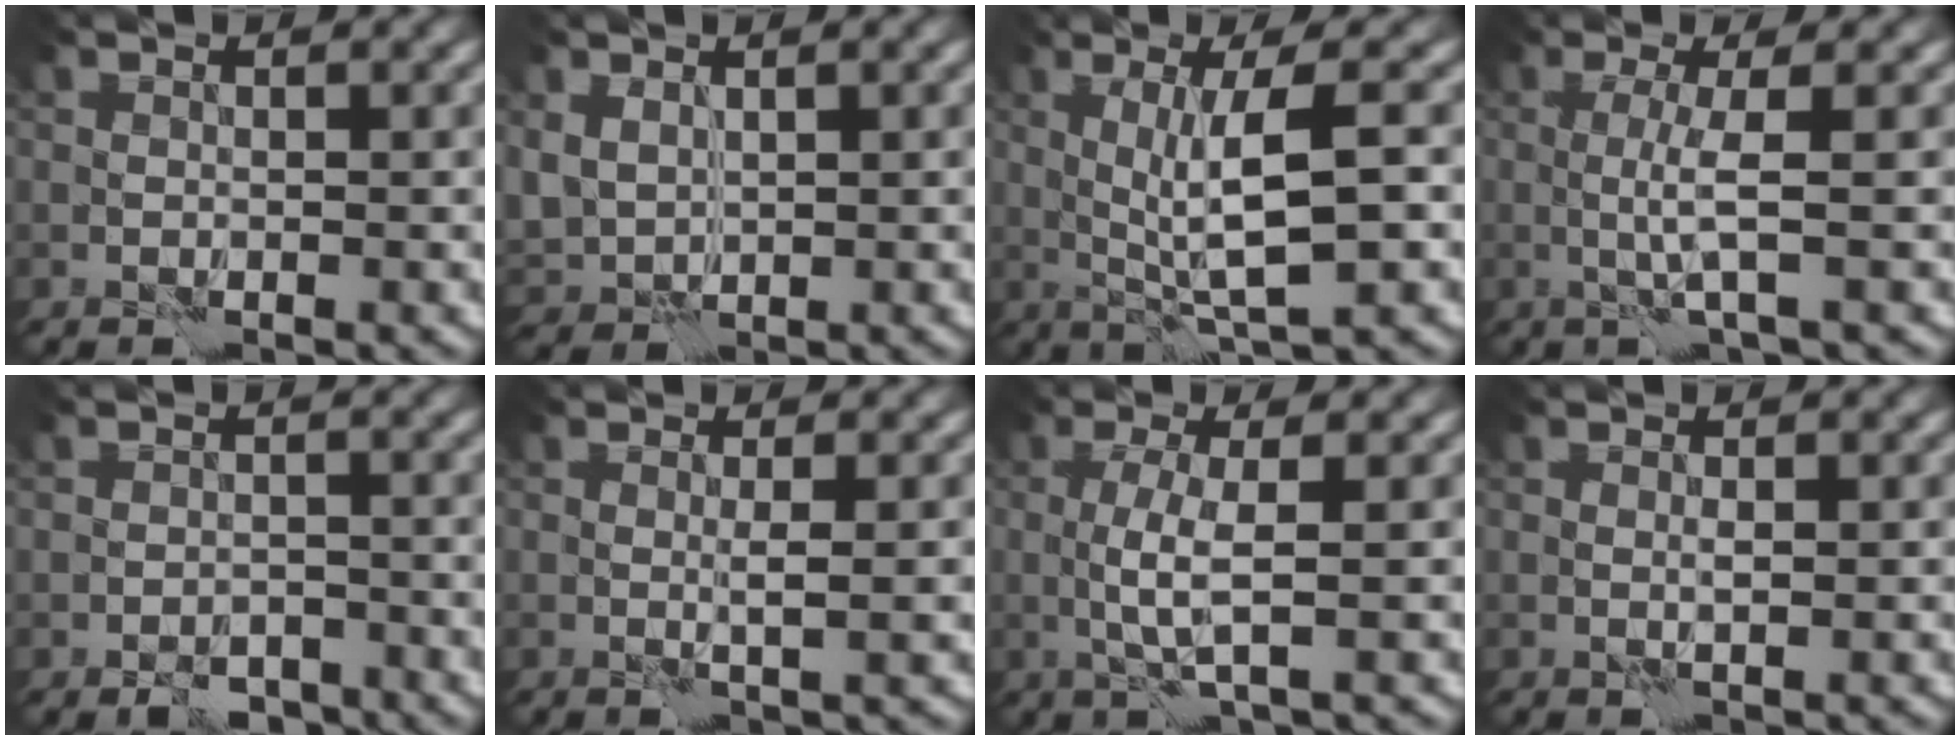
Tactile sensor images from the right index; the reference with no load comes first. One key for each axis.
{"total": 2.2, "fx": 1.1, "fy": 1.6, "fz": 1.1, "tx": -0.035, "ty": -0.006, "tz": 0.027}
{"total": 5.4, "fx": 0.6, "fy": 0.6, "fz": 5.3, "tx": -0.095, "ty": 0.000, "tz": 0.016}
{"total": 2.6, "fx": 0.3, "fy": 0.0, "fz": 2.5, "tx": -0.051, "ty": -0.008, "tz": 0.002}
{"total": 2.6, "fx": -2.0, "fy": 1.3, "fz": 1.0, "tx": -0.009, "ty": -0.001, "tz": -0.034}
{"total": 1.4, "fx": 0.4, "fy": -0.2, "fz": 1.3, "tx": -0.022, "ty": -0.004, "tz": 0.006}
{"total": 2.9, "fx": 0.3, "fy": 0.3, "fz": 2.9, "tx": -0.061, "ty": -0.005, "tz": 0.004}
{"total": 0.7, "fx": 0.4, "fy": -0.2, "fz": 0.5, "tx": -0.009, "ty": -0.004, "tz": 0.008}